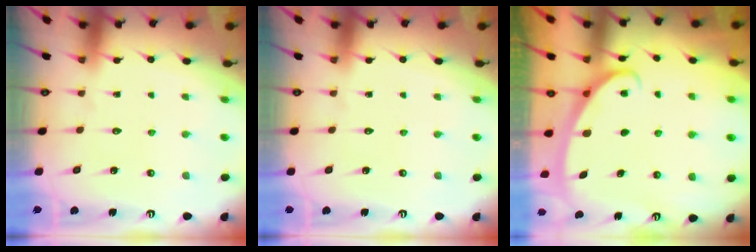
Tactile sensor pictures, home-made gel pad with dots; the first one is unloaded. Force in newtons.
{"total": 0.0}
{"total": 2.9, "press": 2.8, "slide": 0.4}